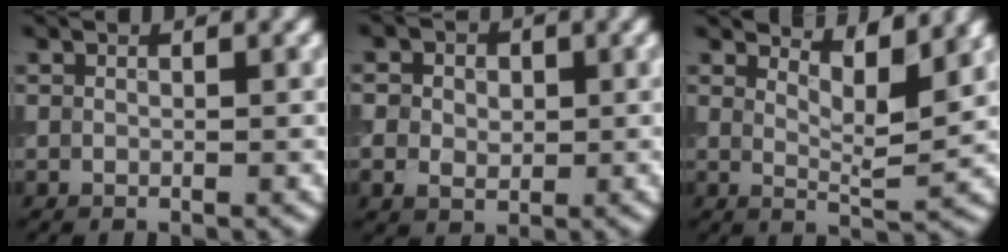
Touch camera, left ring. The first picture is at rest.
{"total": 4.2, "force": [0.6, 3.6, 2.2], "torque": [-0.027, 0.012, -0.012]}
{"total": 4.3, "force": [3.4, 0.8, 2.6], "torque": [-0.043, -0.003, 0.052]}